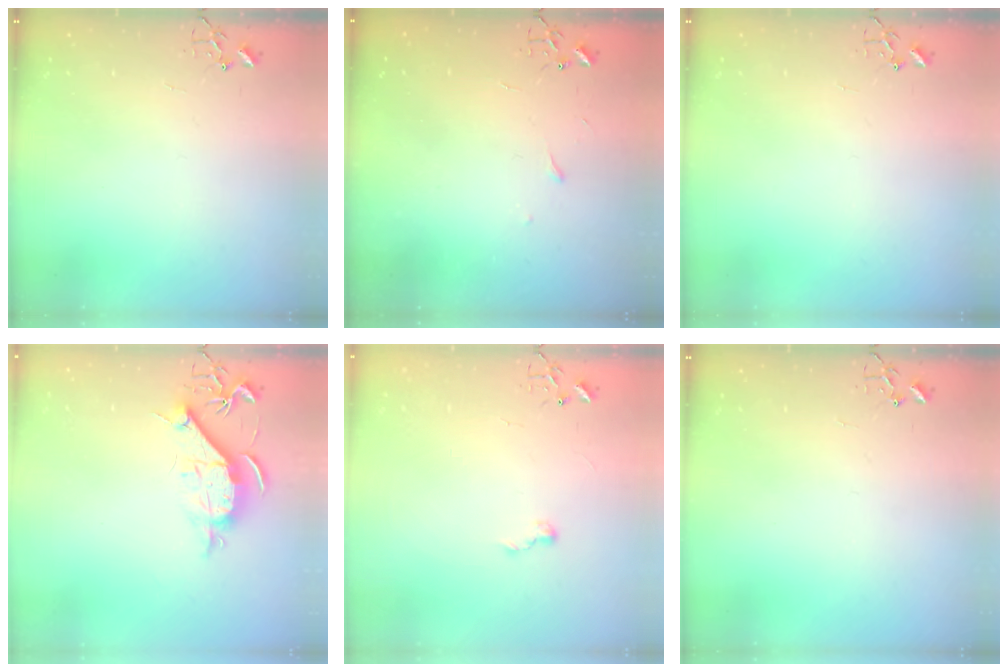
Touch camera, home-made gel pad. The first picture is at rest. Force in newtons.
{"total": 3.3, "press": 3.3, "slide": 0.5}
{"total": 0.0}
{"total": 10.6, "press": 10.6, "slide": 0.8}
{"total": 5.7, "press": 5.6, "slide": 0.7}
{"total": 0.0}